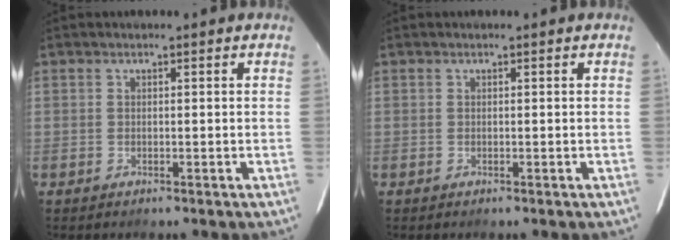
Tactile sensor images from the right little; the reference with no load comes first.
{"total": 0.0}